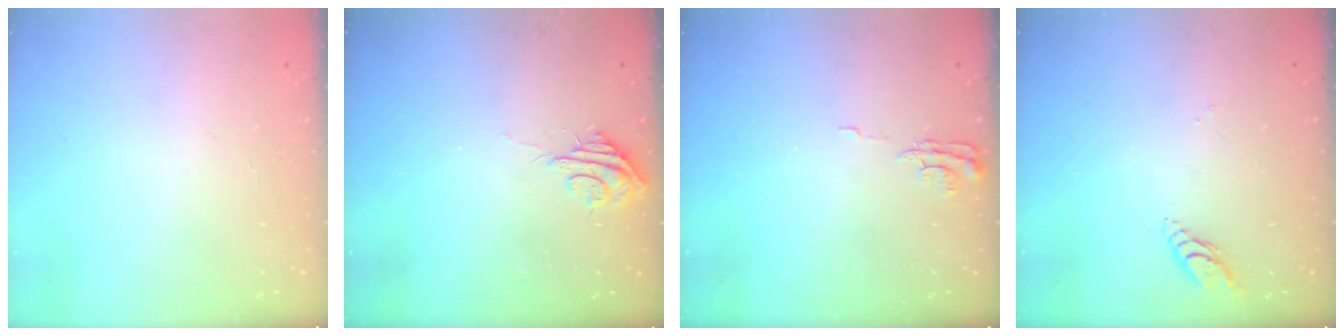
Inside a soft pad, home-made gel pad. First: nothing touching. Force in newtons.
{"total": 6.0, "press": 6.0, "slide": 0.5}
{"total": 6.2, "press": 6.2, "slide": 0.4}
{"total": 4.7, "press": 4.7, "slide": 0.1}